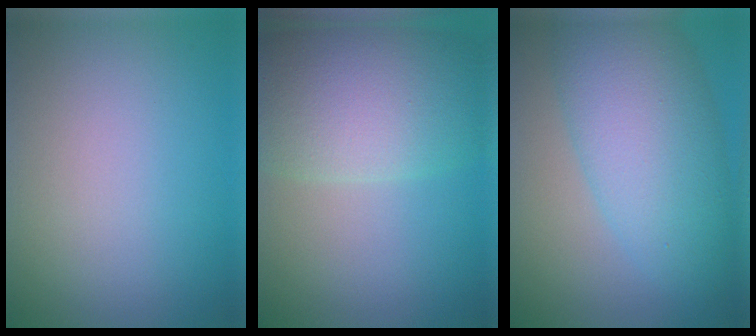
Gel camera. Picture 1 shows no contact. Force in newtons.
{"total": 9.6, "press": 9.6, "slide": 0.7}
{"total": 9.1, "press": 9.1, "slide": 0.0}